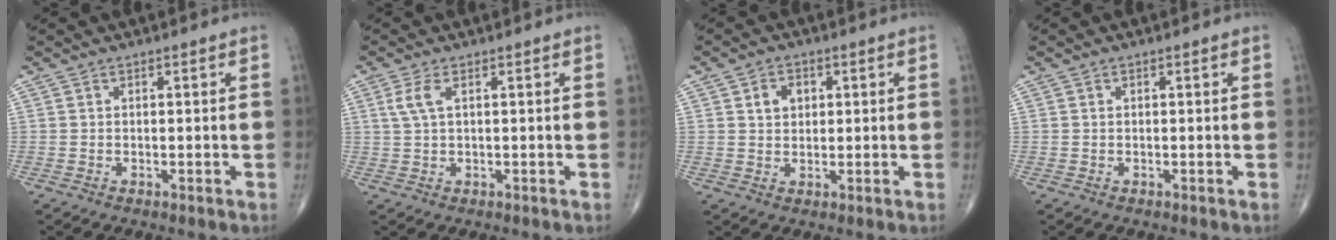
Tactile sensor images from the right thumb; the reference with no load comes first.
{"total": 3.4, "force": [1.2, 1.4, 2.8], "torque": [-0.074, 0.008, 0.027]}
{"total": 4.0, "force": [1.3, 3.1, 2.2], "torque": [-0.017, -0.002, 0.020]}
{"total": 0.0}